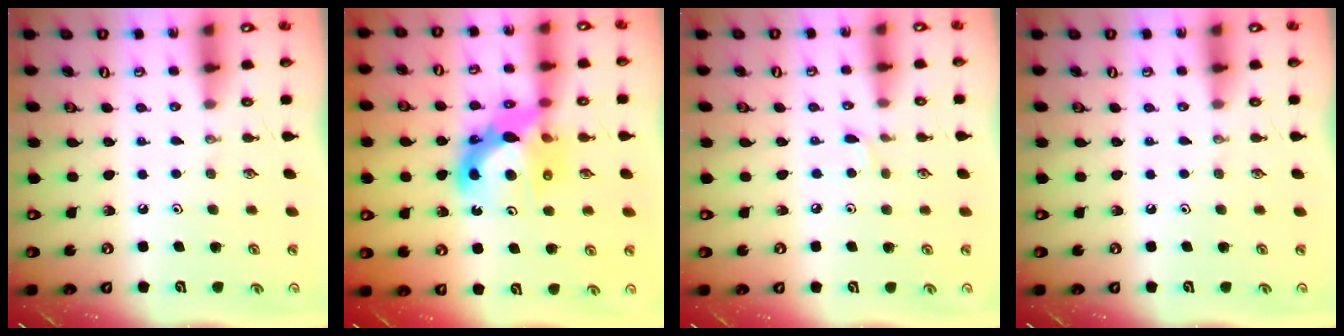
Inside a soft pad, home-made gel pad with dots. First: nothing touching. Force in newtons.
{"total": 12.9, "press": 12.9, "slide": 1.1}
{"total": 2.4, "press": 2.4, "slide": 0.4}
{"total": 0.0}